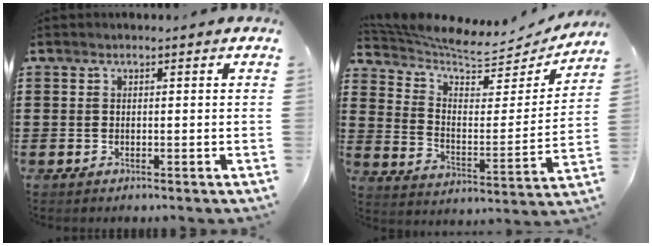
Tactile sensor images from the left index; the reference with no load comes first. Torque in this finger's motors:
{"motor_torque": [1.07, -1.06, 0.09, 0.01]}